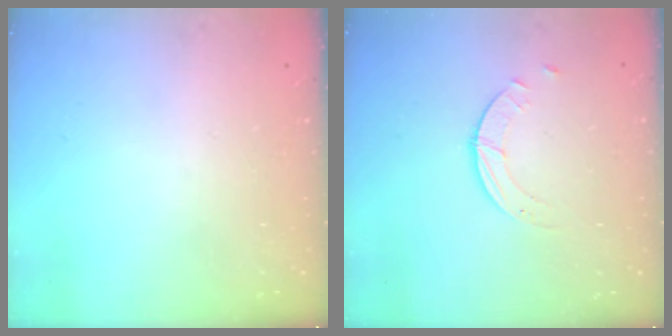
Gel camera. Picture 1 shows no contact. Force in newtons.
{"total": 1.4, "press": 1.4, "slide": 0.2}